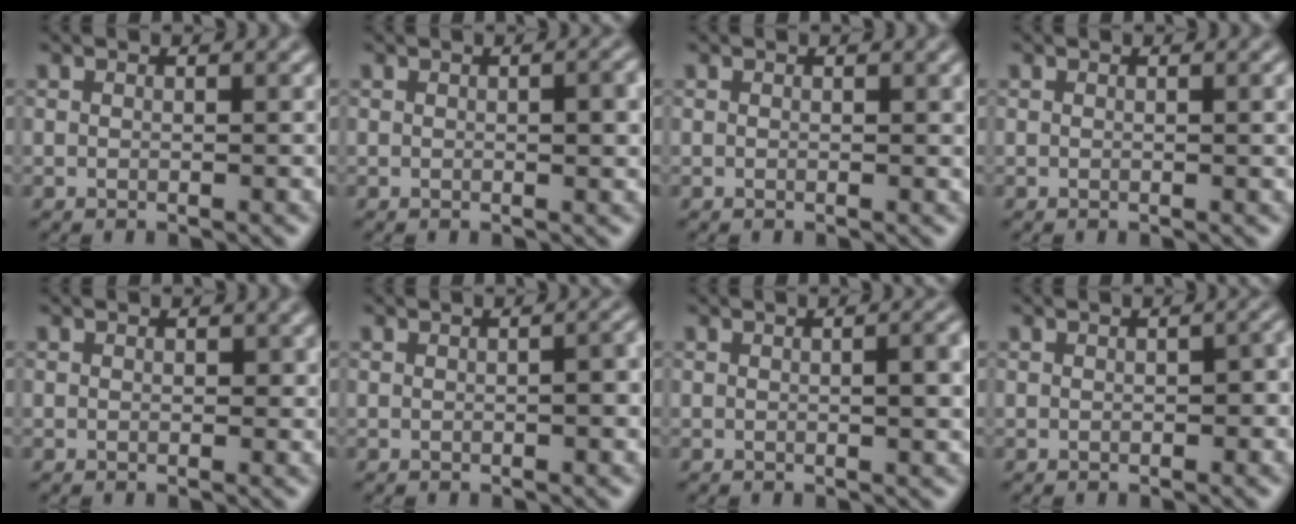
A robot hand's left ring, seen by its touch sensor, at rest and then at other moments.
{"total": 2.0, "force": [0.2, 0.6, 1.9], "torque": [-0.026, 0.001, 0.003]}
{"total": 0.0}
{"total": 0.8, "force": [0.1, 0.1, 0.8], "torque": [-0.009, 0.001, 0.001]}
{"total": 0.6, "force": [0.1, 0.5, 0.2], "torque": [0.000, -0.004, -0.001]}
{"total": 1.8, "force": [-0.2, 0.5, 1.7], "torque": [-0.019, 0.005, 0.002]}
{"total": 2.3, "force": [0.1, 0.5, 2.2], "torque": [-0.031, 0.002, 0.001]}
{"total": 1.8, "force": [-0.1, 1.0, 1.5], "torque": [-0.018, 0.001, -0.001]}